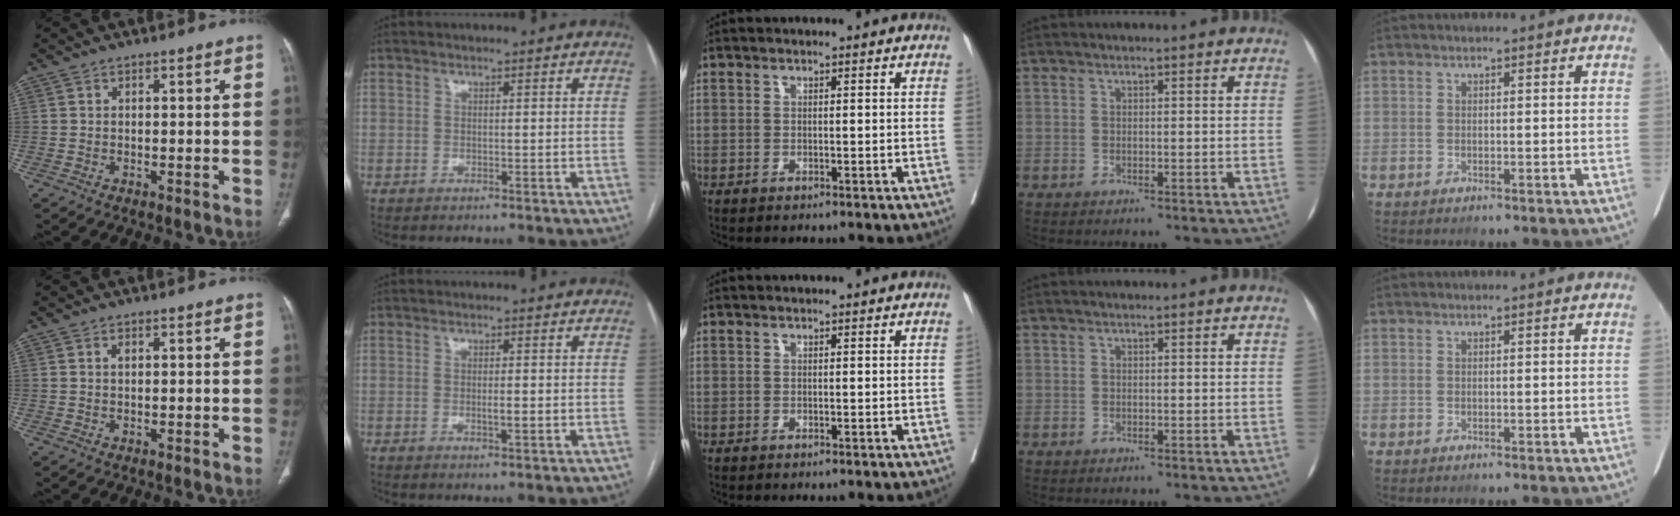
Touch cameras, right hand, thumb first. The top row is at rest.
{"thumb": {"total": 1.0, "force": [0.4, 0.6, 0.7], "torque": [-0.011, 0.001, 0.007]}, "index": {"total": 1.6, "force": [-0.3, 0.2, 1.6], "torque": [-0.029, -0.002, -0.004]}}